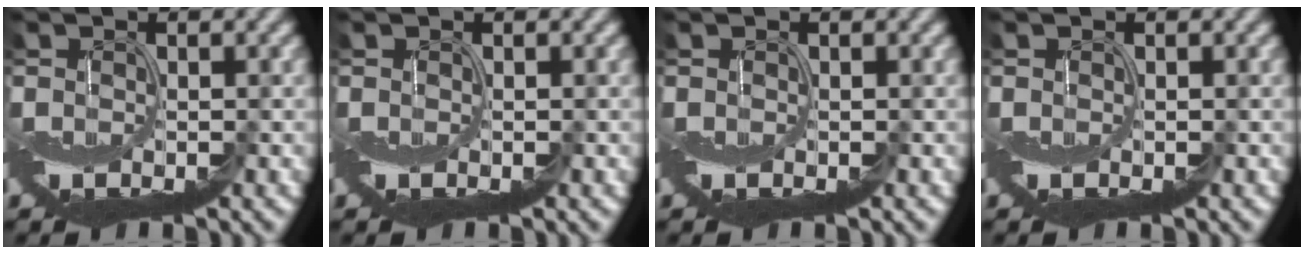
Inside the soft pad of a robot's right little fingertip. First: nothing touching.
{"total": 0.0}
{"total": 0.0}
{"total": 0.0}